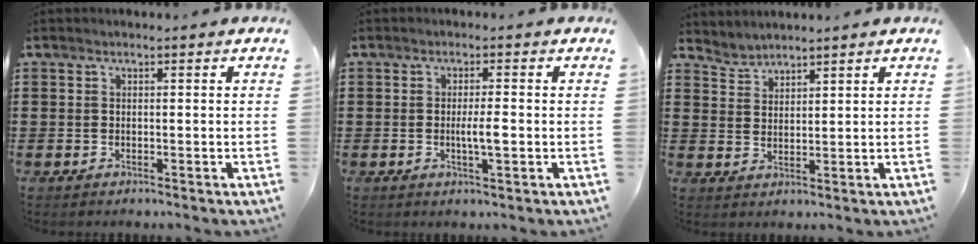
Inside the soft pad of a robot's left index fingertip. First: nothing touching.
{"total": 3.2, "force": [-0.3, 0.4, 3.2], "torque": [-0.064, -0.005, -0.009]}
{"total": 2.6, "force": [2.5, 0.3, -0.5], "torque": [0.001, -0.007, 0.049]}